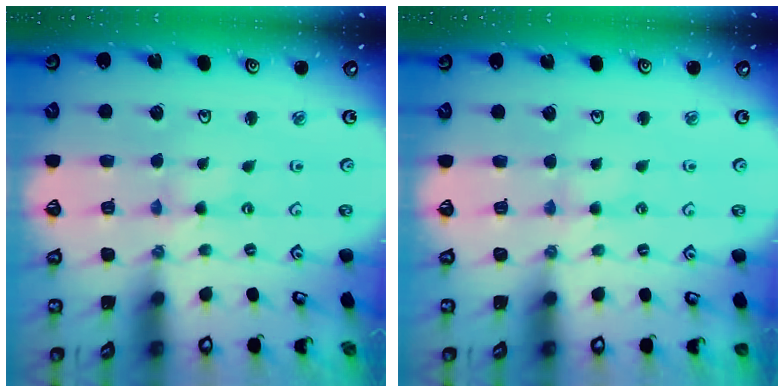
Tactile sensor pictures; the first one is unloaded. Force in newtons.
{"total": 2.0, "press": 1.9, "slide": 0.3}